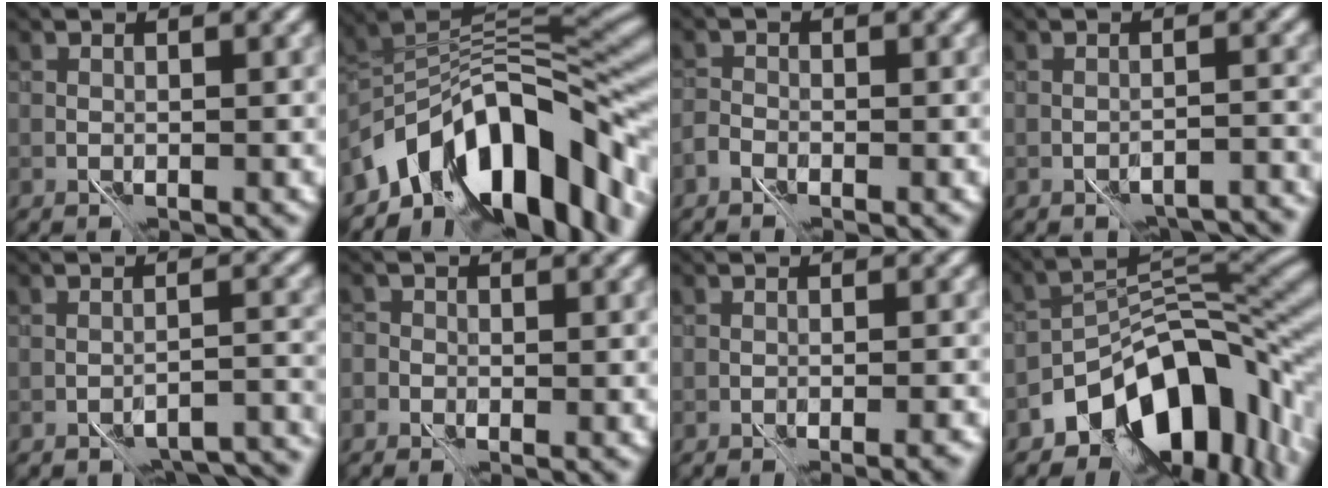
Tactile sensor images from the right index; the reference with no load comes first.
{"total": 11.9, "force": [-6.5, 6.0, 8.0], "torque": [-0.112, 0.020, -0.124]}
{"total": 1.9, "force": [-1.6, 0.9, 0.6], "torque": [-0.011, 0.001, -0.041]}
{"total": 4.8, "force": [-4.0, 1.5, 2.0], "torque": [-0.024, 0.001, -0.050]}
{"total": 6.2, "force": [-5.2, 2.1, 2.7], "torque": [-0.025, -0.002, -0.058]}
{"total": 2.1, "force": [-0.9, 1.8, 0.8], "torque": [0.010, 0.002, -0.027]}
{"total": 1.9, "force": [-1.6, 0.3, 1.0], "torque": [-0.010, -0.003, -0.020]}
{"total": 10.8, "force": [-6.3, 5.7, 6.7], "torque": [-0.070, 0.006, -0.120]}